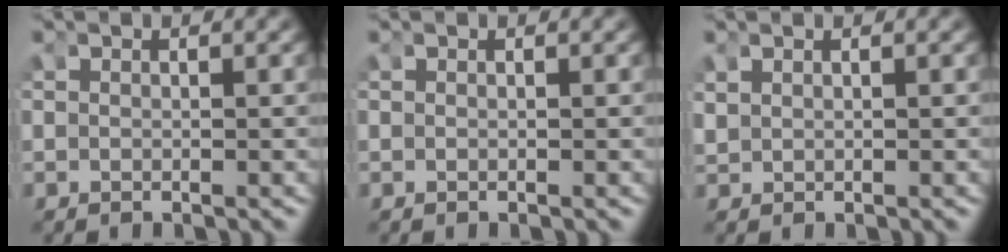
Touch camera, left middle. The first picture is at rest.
{"total": 0.0}
{"total": 0.7, "force": [0.6, 0.1, 0.2], "torque": [-0.005, 0.002, 0.017]}